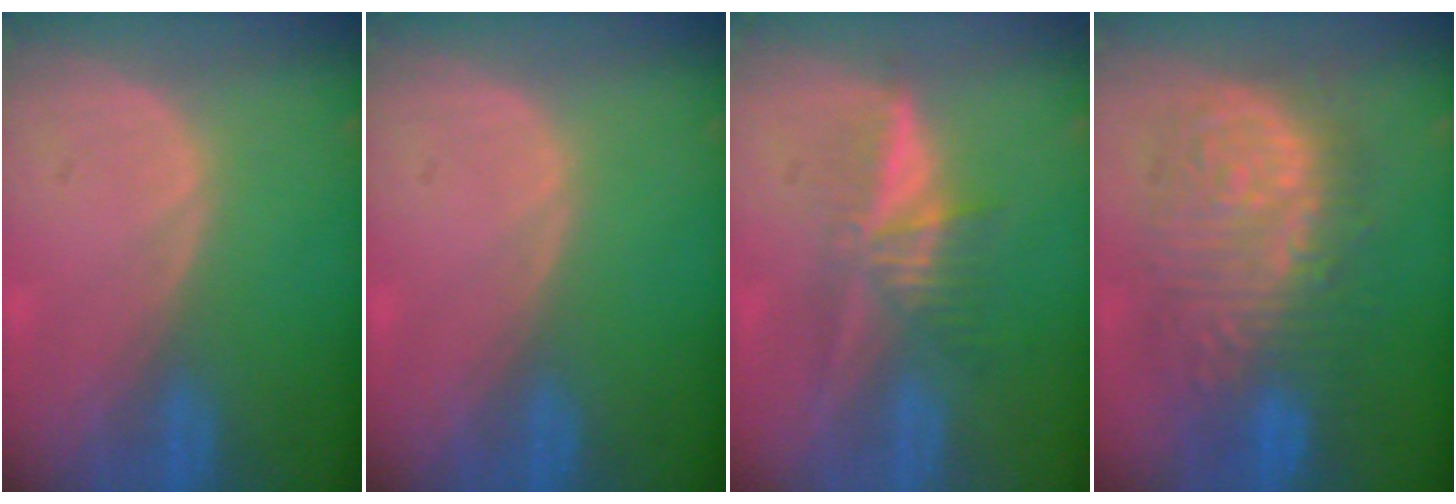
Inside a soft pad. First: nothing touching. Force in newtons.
{"total": 0.0}
{"total": 5.3, "press": 5.2, "slide": 1.2}
{"total": 12.1, "press": 12.0, "slide": 1.1}